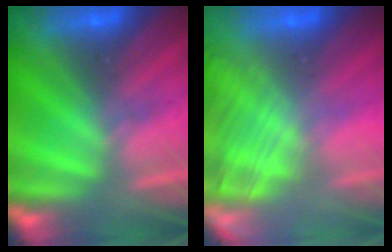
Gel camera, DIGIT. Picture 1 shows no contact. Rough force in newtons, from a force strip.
{"total": 2.9}